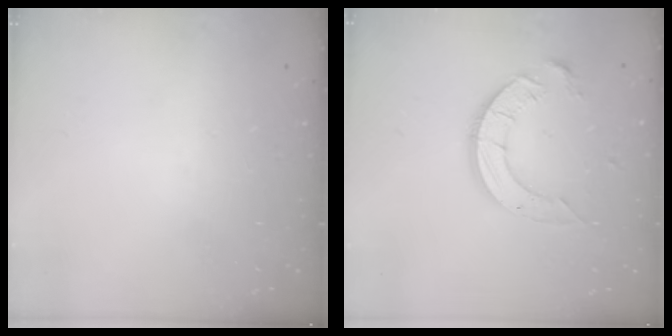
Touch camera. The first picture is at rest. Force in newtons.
{"total": 10.8, "press": 10.8, "slide": 0.7}